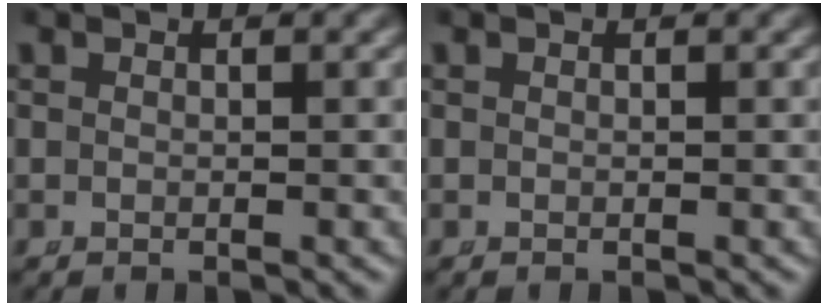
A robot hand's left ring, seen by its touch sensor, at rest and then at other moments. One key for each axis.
{"total": 0.0}